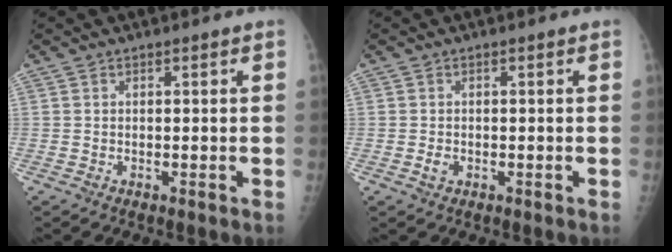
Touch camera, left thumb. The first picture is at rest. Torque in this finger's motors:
{"motor_torque": [-0.42, 0.34, 0.22, 0.19, 0.00]}